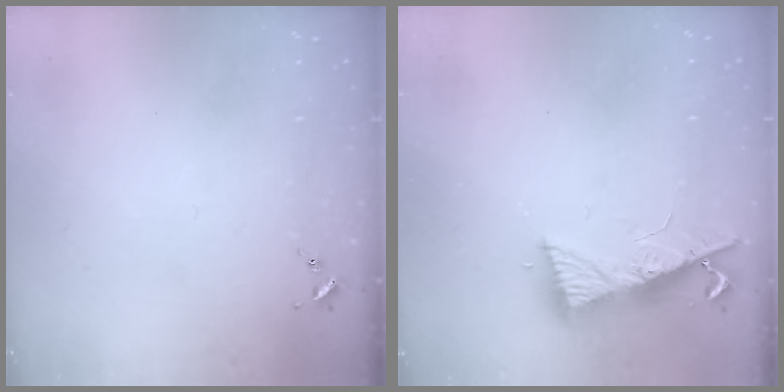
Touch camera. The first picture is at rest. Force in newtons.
{"total": 8.9, "press": 8.9, "slide": 1.2}